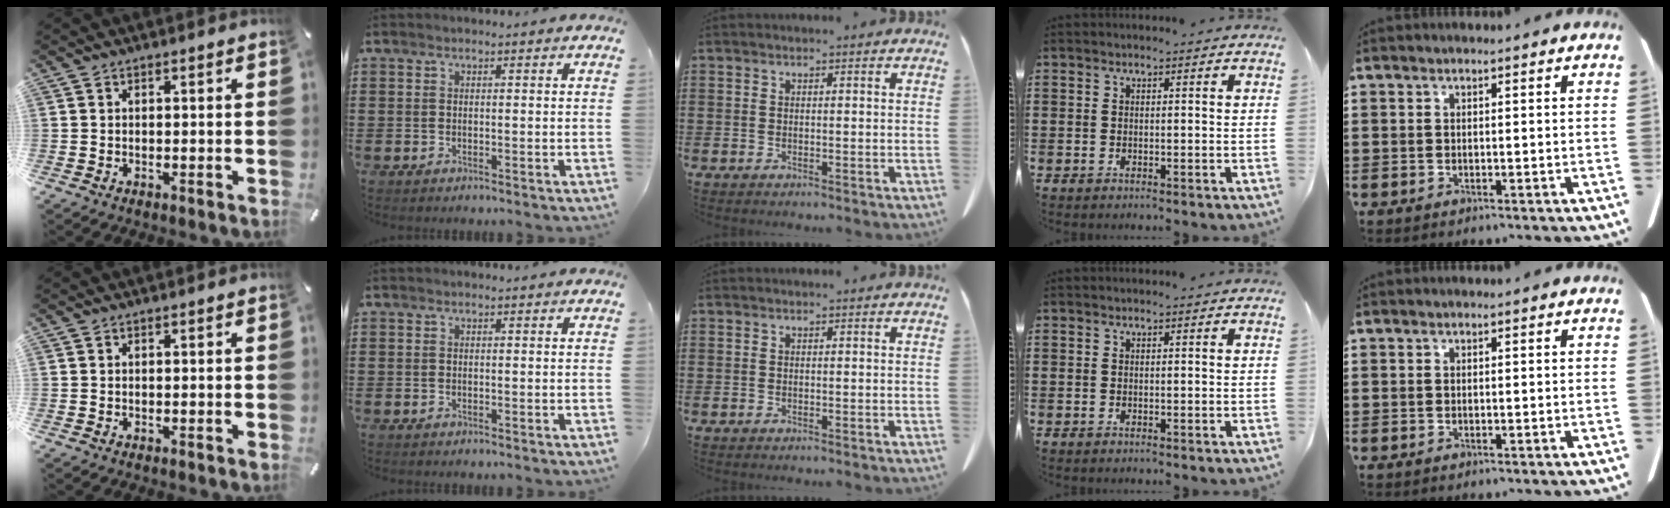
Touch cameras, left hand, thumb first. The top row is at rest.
{}